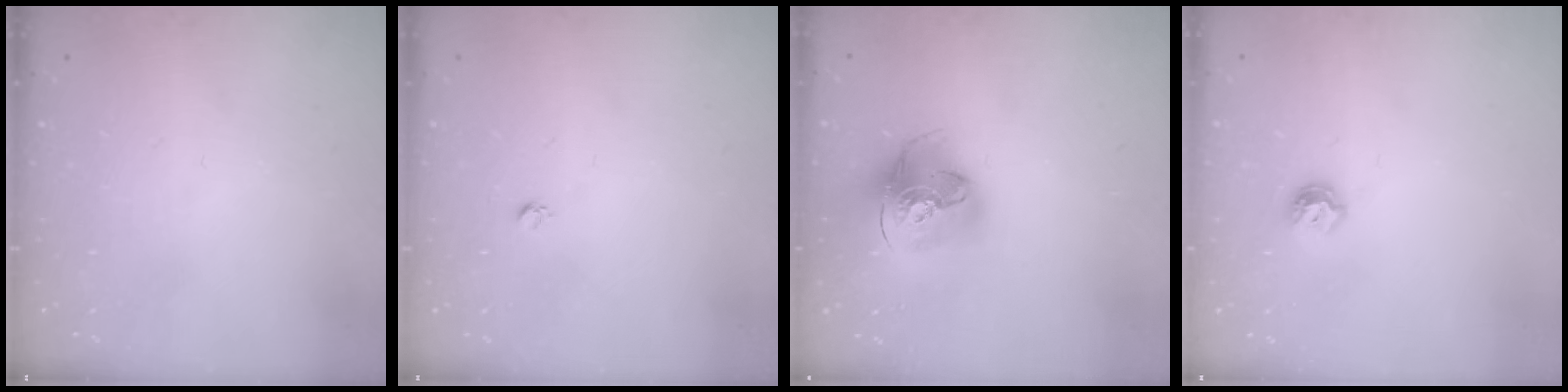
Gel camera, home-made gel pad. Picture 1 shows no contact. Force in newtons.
{"total": 2.7, "press": 2.7, "slide": 0.3}
{"total": 18.3, "press": 18.2, "slide": 2.0}
{"total": 5.2, "press": 5.1, "slide": 0.8}